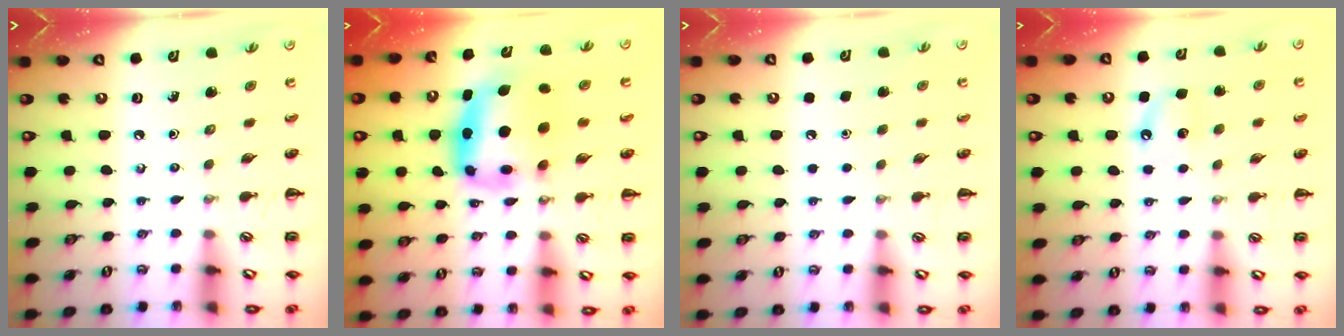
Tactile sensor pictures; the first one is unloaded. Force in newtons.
{"total": 6.6, "press": 6.4, "slide": 1.6}
{"total": 1.6, "press": 1.6, "slide": 0.1}
{"total": 5.6, "press": 5.3, "slide": 1.8}